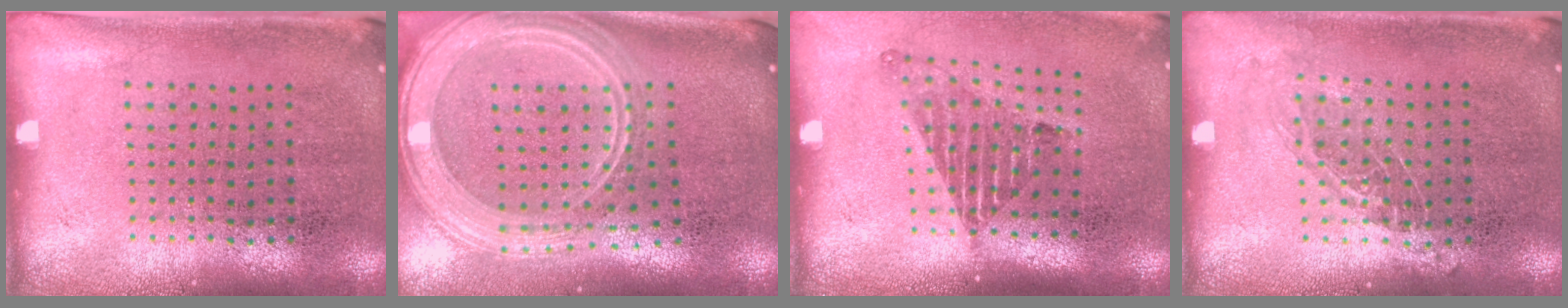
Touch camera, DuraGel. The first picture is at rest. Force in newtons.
{"total": 3.2, "press": 2.6, "slide": 1.9}
{"total": 1.6, "press": 1.1, "slide": 1.2}
{"total": 1.0, "press": 0.9, "slide": 0.5}